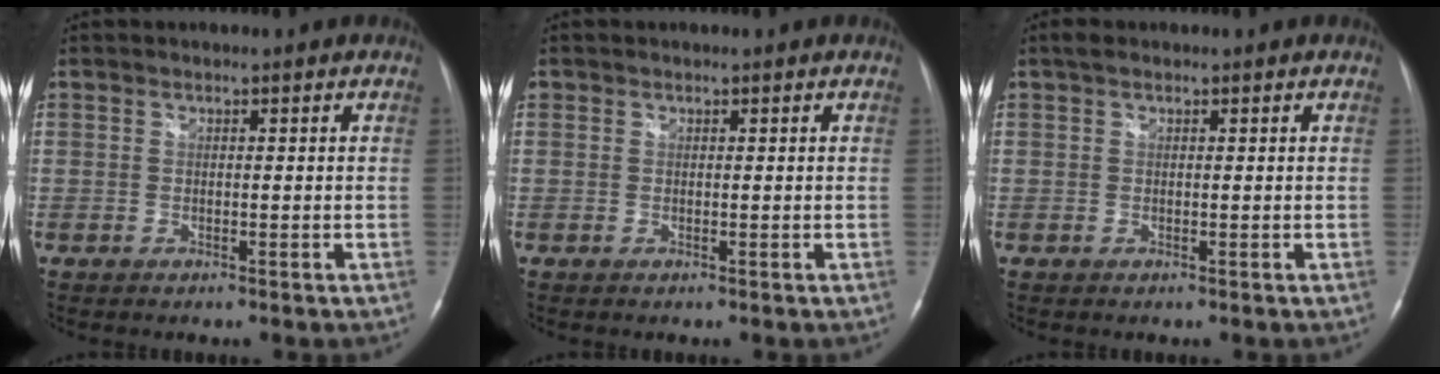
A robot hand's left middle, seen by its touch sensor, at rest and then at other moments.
{"total": 0.0}
{"total": 1.1, "force": [0.8, 0.5, 0.6], "torque": [-0.015, 0.016, 0.013]}